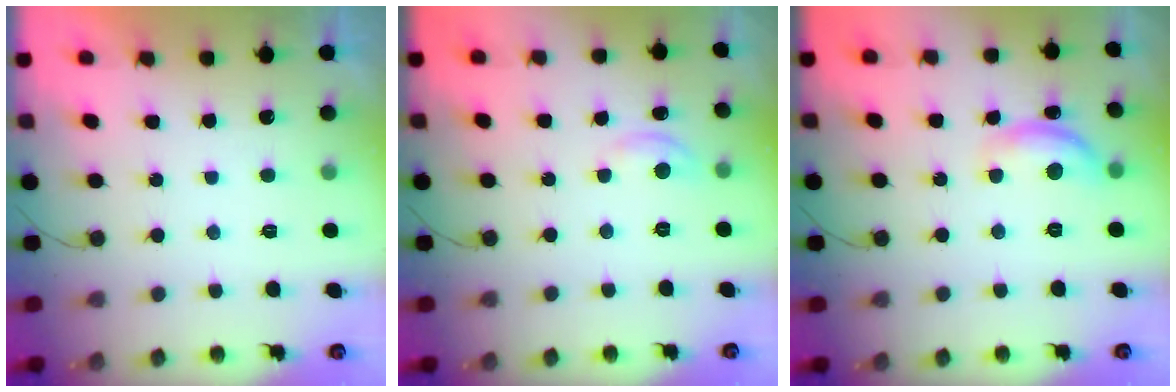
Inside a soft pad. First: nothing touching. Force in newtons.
{"total": 3.3, "press": 3.3, "slide": 0.0}
{"total": 10.5, "press": 10.5, "slide": 0.6}